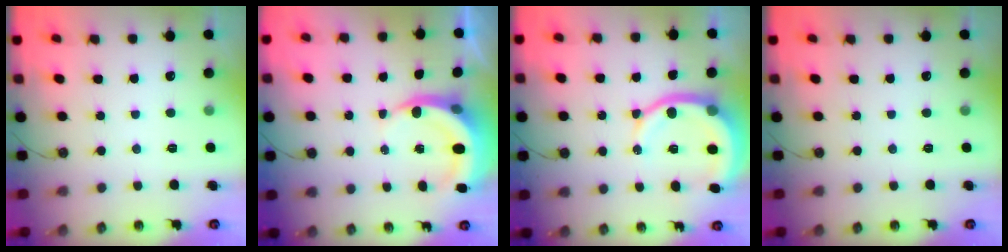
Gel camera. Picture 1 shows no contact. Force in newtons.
{"total": 7.3, "press": 7.2, "slide": 1.0}
{"total": 11.3, "press": 11.2, "slide": 1.5}
{"total": 0.0}